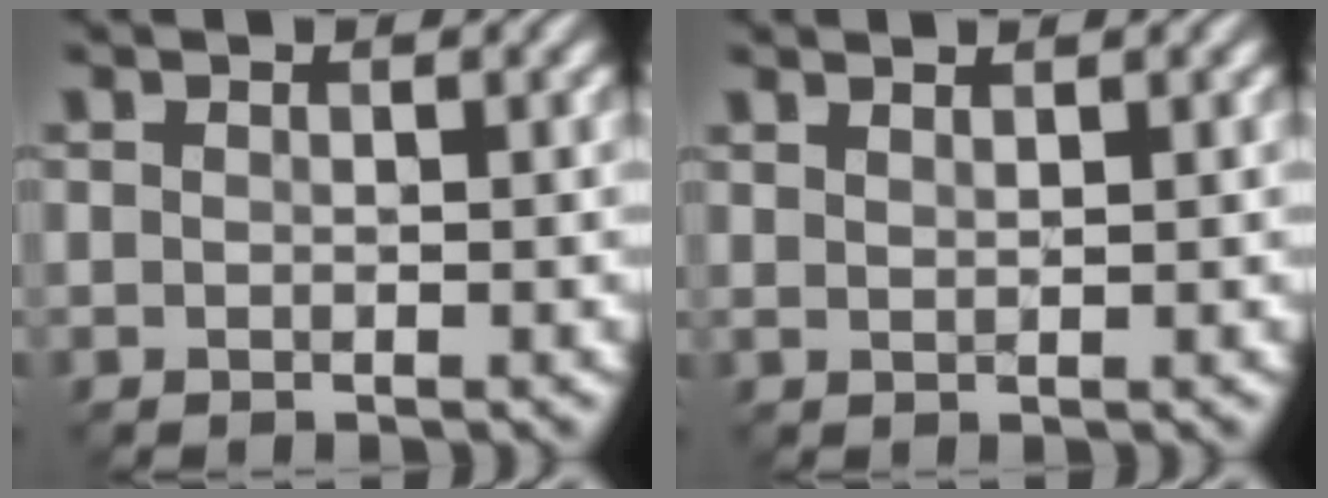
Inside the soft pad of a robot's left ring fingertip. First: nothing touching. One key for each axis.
{"total": 1.2, "fx": 1.0, "fy": 0.4, "fz": 0.7, "tx": 0.000, "ty": -0.001, "tz": 0.008}